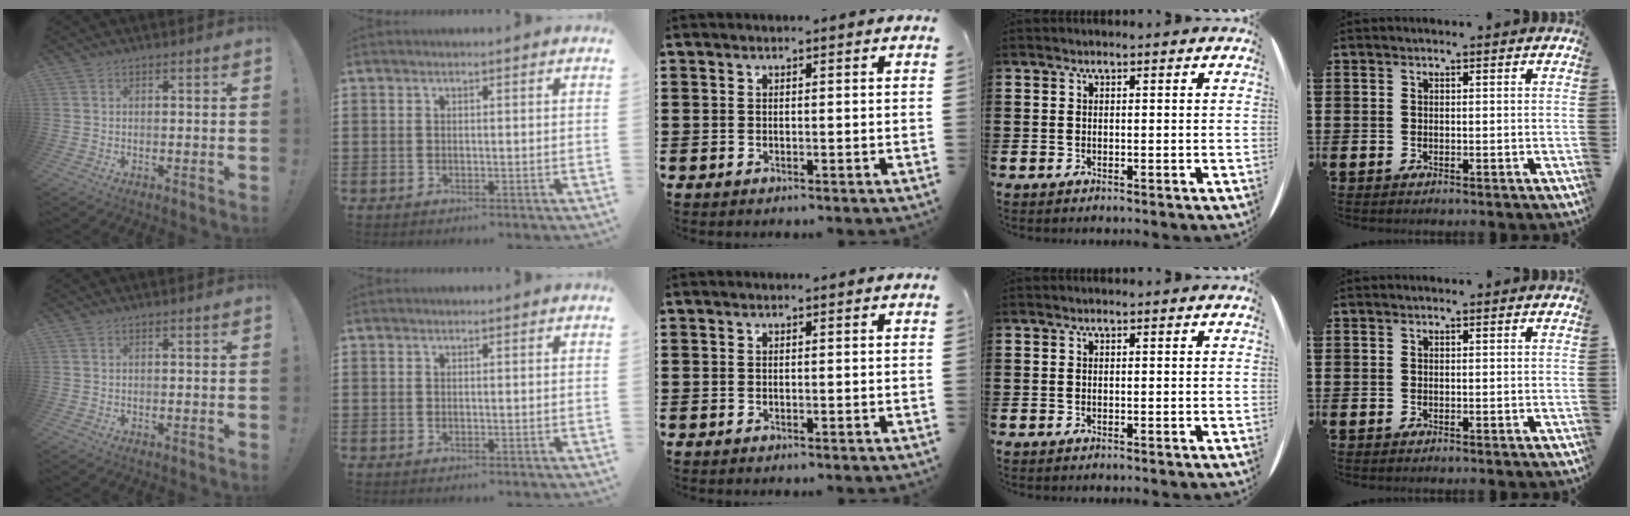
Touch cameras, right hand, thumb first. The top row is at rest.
{}